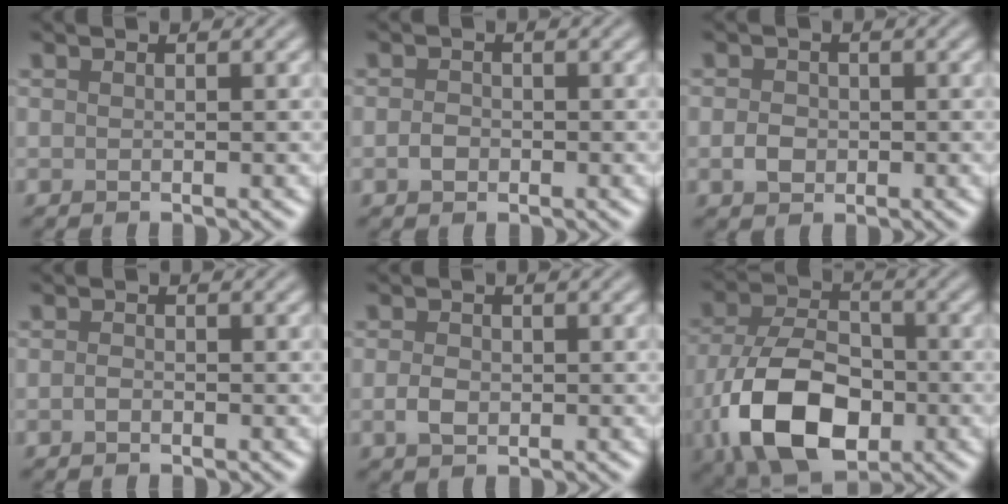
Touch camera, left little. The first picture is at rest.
{"total": 1.2, "force": [-0.4, 0.9, 0.7], "torque": [-0.013, 0.000, -0.011]}
{"total": 1.8, "force": [-0.3, 1.5, 1.0], "torque": [-0.016, 0.000, -0.012]}
{"total": 0.7, "force": [-0.3, 0.3, 0.5], "torque": [-0.010, -0.001, -0.007]}
{"total": 1.8, "force": [-0.3, 1.2, 1.2], "torque": [-0.025, 0.000, -0.007]}
{"total": 11.3, "force": [-4.1, 6.7, 8.1], "torque": [-0.177, -0.014, -0.082]}